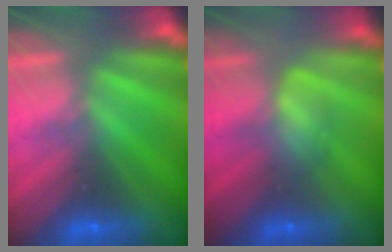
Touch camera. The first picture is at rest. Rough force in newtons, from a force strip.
{"total": 2.8}